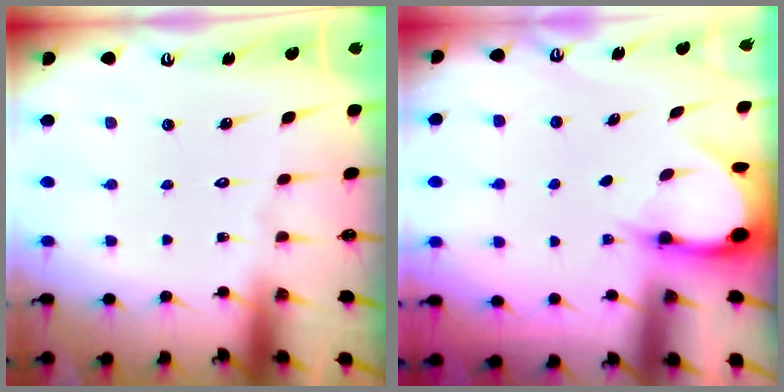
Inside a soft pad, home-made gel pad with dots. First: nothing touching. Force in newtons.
{"total": 3.2, "press": 3.2, "slide": 0.2}